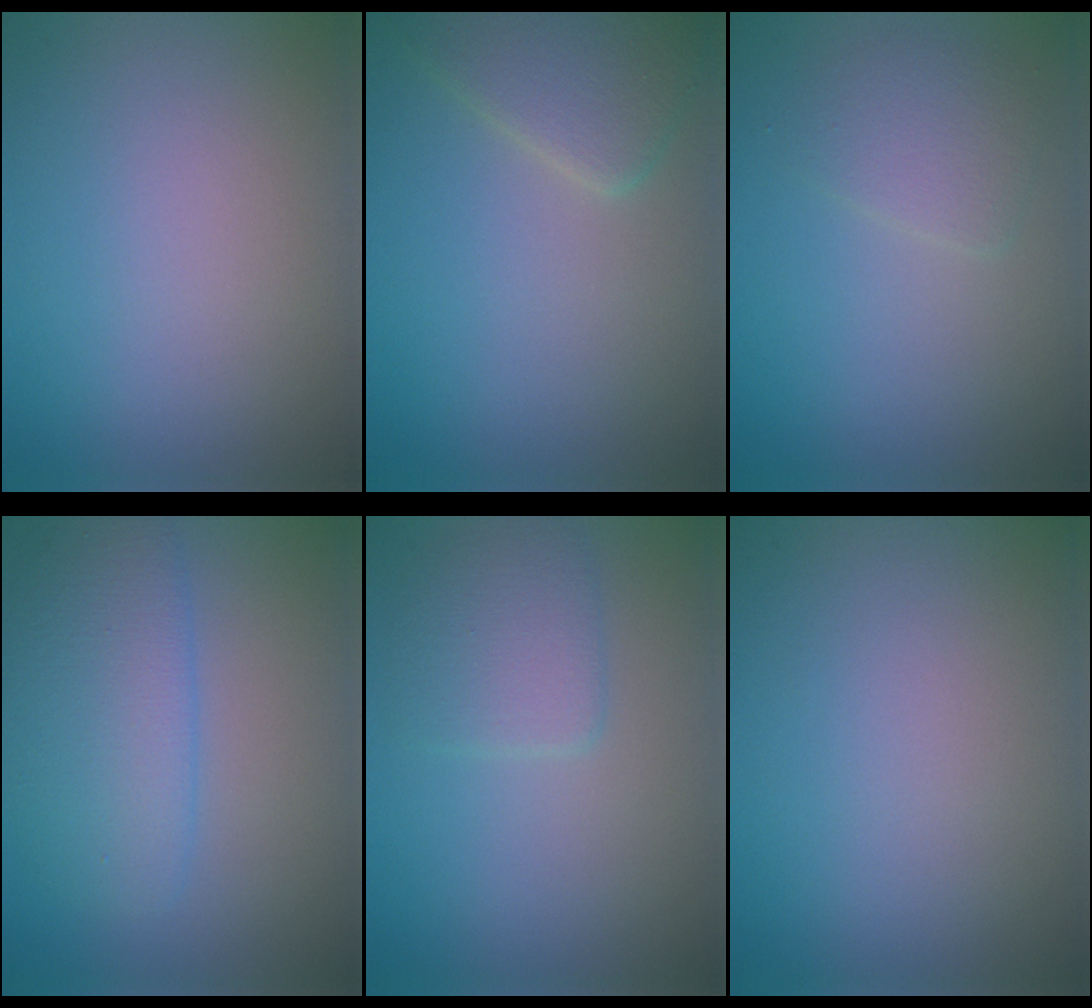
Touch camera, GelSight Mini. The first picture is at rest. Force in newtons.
{"total": 3.6, "press": 3.6, "slide": 0.1}
{"total": 1.9, "press": 1.9, "slide": 0.0}
{"total": 4.6, "press": 4.6, "slide": 0.1}
{"total": 2.5, "press": 2.5, "slide": 0.1}
{"total": 0.0}